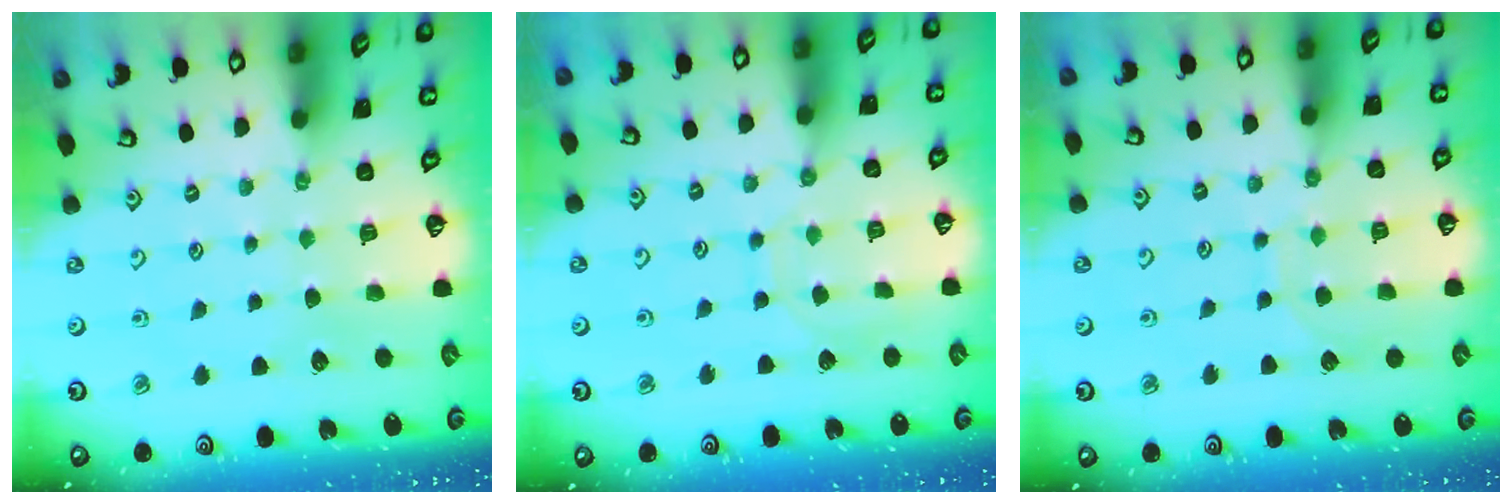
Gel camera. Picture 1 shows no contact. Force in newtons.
{"total": 6.3, "press": 6.3, "slide": 0.5}
{"total": 6.7, "press": 6.7, "slide": 0.4}